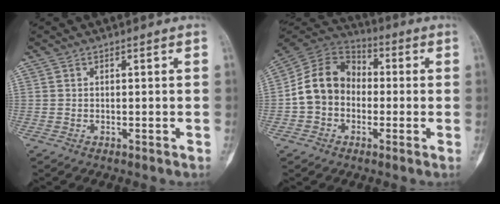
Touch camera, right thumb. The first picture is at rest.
{"total": 12.6, "force": [-1.2, 10.3, 7.2], "torque": [-0.115, 0.040, -0.036]}